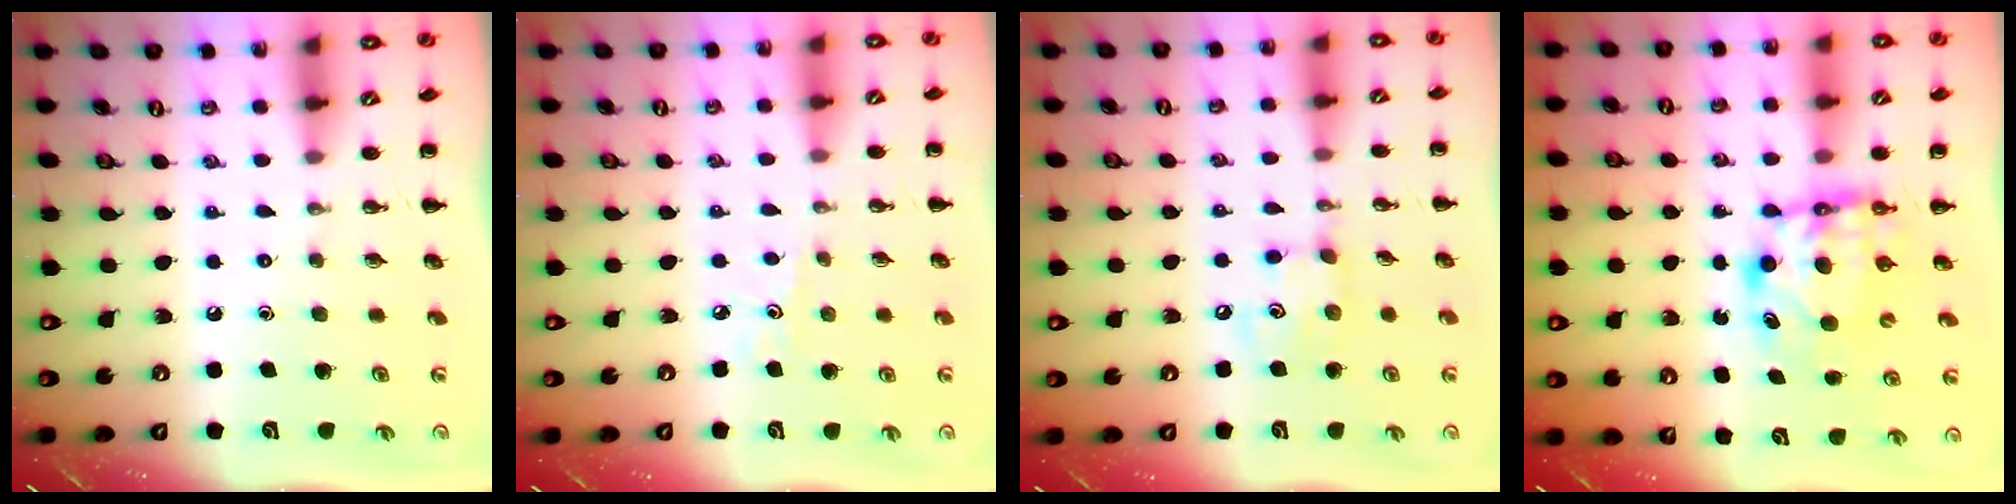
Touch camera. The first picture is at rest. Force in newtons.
{"total": 3.9, "press": 3.7, "slide": 1.2}
{"total": 6.3, "press": 6.3, "slide": 0.6}
{"total": 6.4, "press": 6.4, "slide": 0.7}